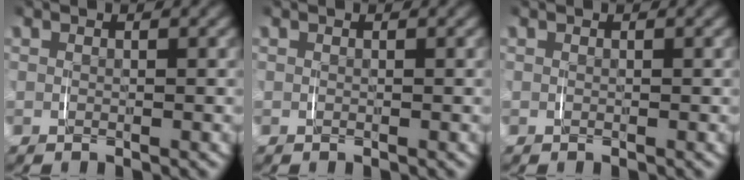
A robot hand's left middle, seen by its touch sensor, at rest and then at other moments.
{"total": 0.0}
{"total": 0.0}